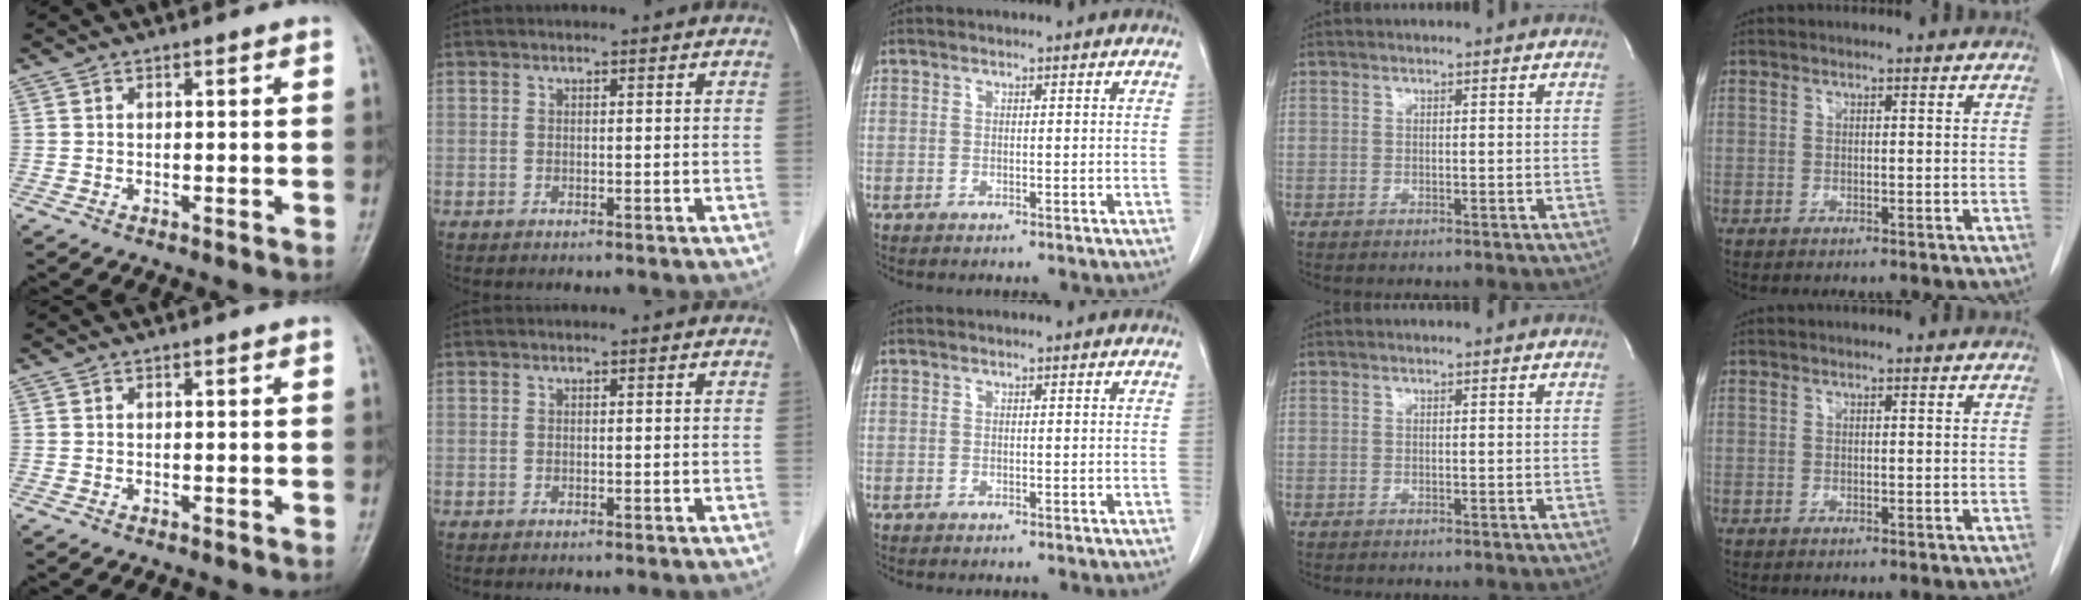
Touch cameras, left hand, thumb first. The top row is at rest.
{}